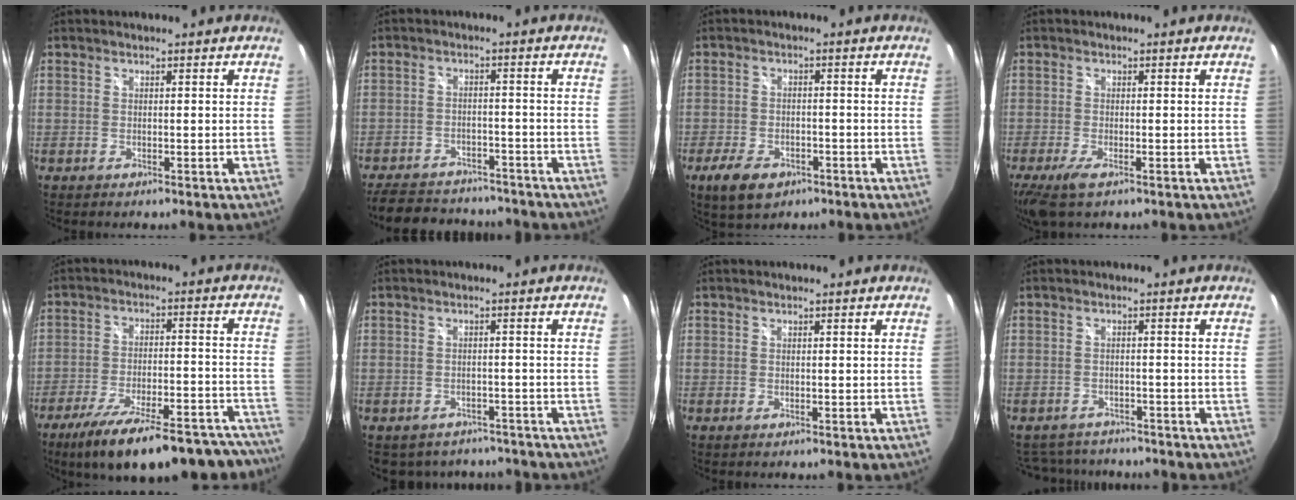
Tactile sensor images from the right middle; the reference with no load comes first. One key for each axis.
{"total": 14.4, "fx": -12.1, "fy": 6.0, "fz": 5.0, "tx": -0.123, "ty": 0.018, "tz": -0.167}
{"total": 7.1, "fx": -4.3, "fy": 4.0, "fz": 4.0, "tx": -0.099, "ty": -0.010, "tz": -0.071}
{"total": 4.8, "fx": -2.9, "fy": 1.0, "fz": 3.6, "tx": -0.083, "ty": -0.019, "tz": -0.053}
{"total": 25.0, "fx": -20.8, "fy": 6.8, "fz": 12.2, "tx": -0.199, "ty": -0.019, "tz": -0.282}
{"total": 7.4, "fx": -6.0, "fy": 4.0, "fz": 1.6, "tx": -0.035, "ty": 0.001, "tz": -0.074}
{"total": 0.0}
{"total": 8.1, "fx": -7.0, "fy": 3.5, "fz": 1.8, "tx": -0.052, "ty": 0.005, "tz": -0.102}